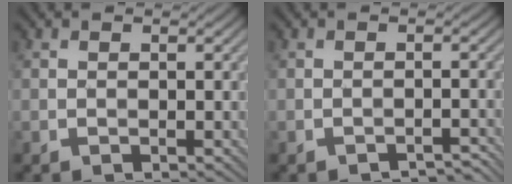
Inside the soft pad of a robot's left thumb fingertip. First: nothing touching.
{"total": 1.7, "force": [-1.6, 0.2, 0.4], "torque": [0.001, 0.005, -0.022]}